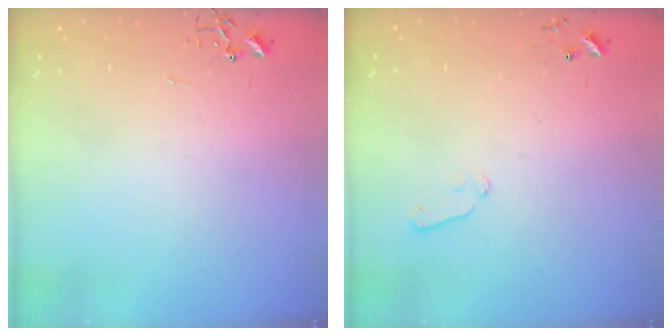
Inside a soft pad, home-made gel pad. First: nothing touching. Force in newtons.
{"total": 6.0, "press": 5.9, "slide": 1.0}